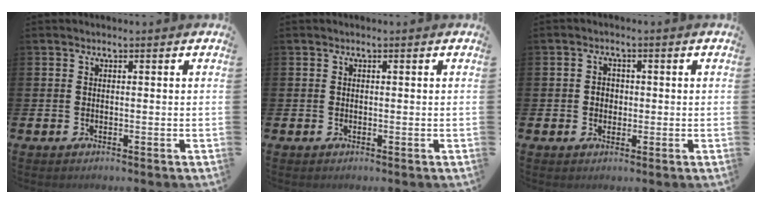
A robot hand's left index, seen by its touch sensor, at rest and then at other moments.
{"total": 0.0}
{"total": 2.0, "force": [0.0, 1.8, 0.8], "torque": [0.004, 0.001, -0.009]}